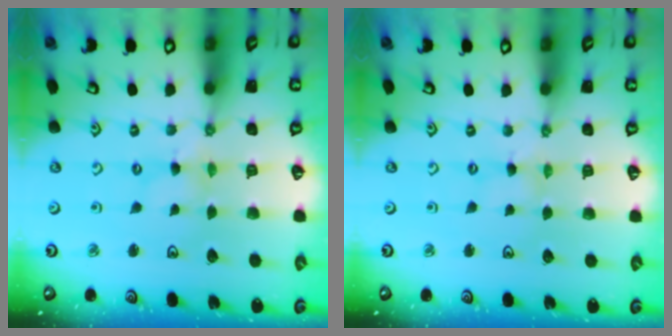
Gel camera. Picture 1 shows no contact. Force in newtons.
{"total": 1.3, "press": 1.3, "slide": 0.3}